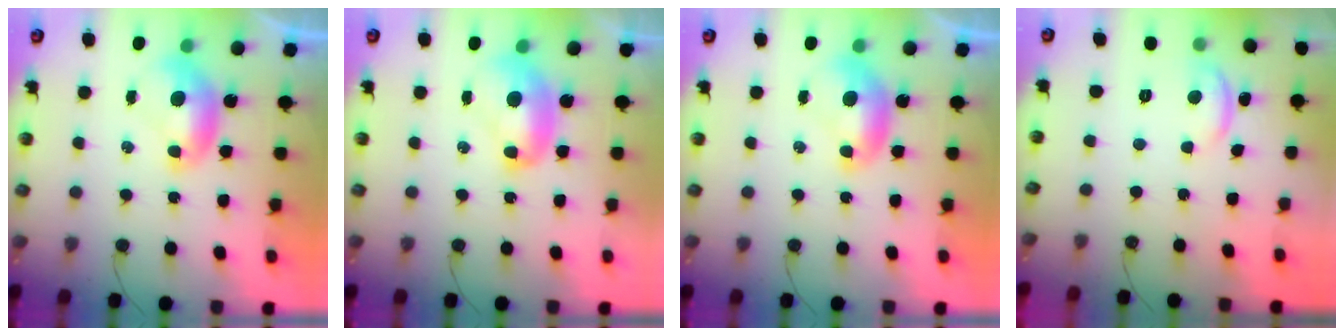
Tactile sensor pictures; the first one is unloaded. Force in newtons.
{"total": 2.4, "press": 2.3, "slide": 0.3}
{"total": 0.0}
{"total": 2.4, "press": 2.4, "slide": 0.4}